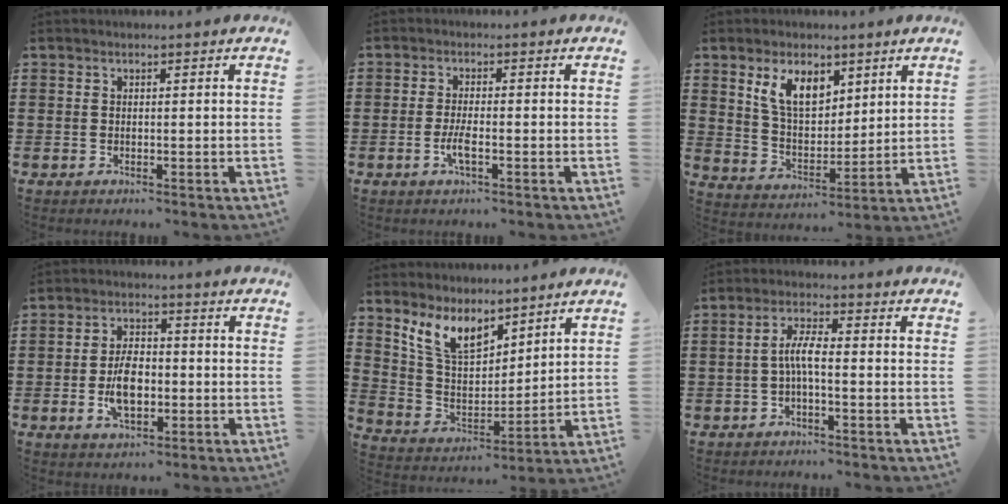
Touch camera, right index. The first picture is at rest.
{"total": 2.9, "force": [-1.1, 0.5, 2.7], "torque": [-0.060, -0.007, -0.024]}
{"total": 8.0, "force": [4.5, 4.4, 4.9], "torque": [-0.116, 0.008, 0.084]}
{"total": 6.6, "force": [-1.2, 3.6, 5.4], "torque": [-0.101, 0.002, -0.024]}
{"total": 8.4, "force": [6.4, 3.7, 4.0], "torque": [-0.107, -0.015, 0.120]}
{"total": 4.3, "force": [-0.9, 1.1, 4.0], "torque": [-0.088, 0.001, -0.022]}